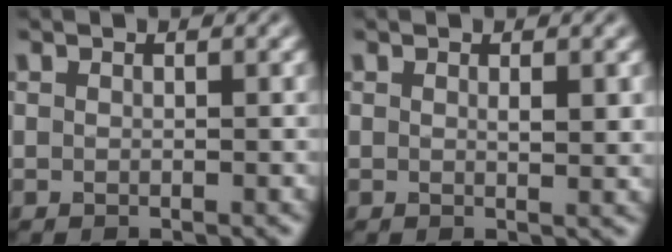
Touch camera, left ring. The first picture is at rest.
{"total": 1.3, "force": [0.4, 0.3, 1.2], "torque": [-0.017, -0.004, 0.007]}